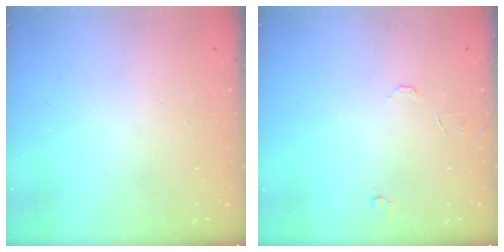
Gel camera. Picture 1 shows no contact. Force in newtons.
{"total": 6.6, "press": 6.6, "slide": 0.5}